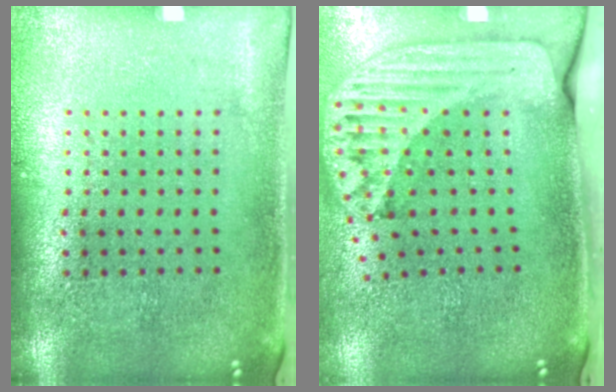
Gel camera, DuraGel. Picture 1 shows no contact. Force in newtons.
{"total": 2.4, "press": 1.7, "slide": 1.7}